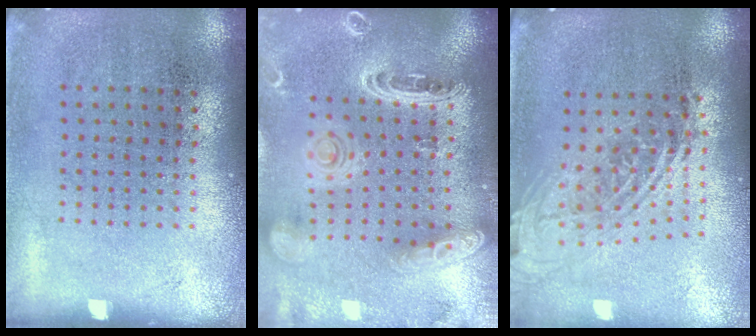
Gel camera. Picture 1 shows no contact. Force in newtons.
{"total": 2.8, "press": 2.4, "slide": 1.4}
{"total": 1.9, "press": 1.5, "slide": 1.3}